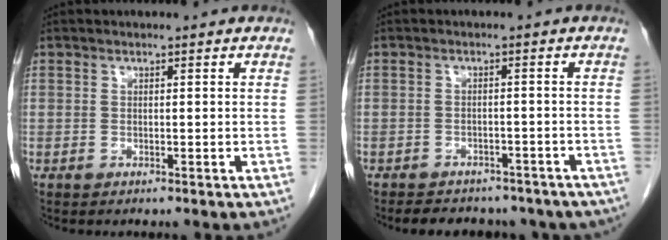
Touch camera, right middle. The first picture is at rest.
{"total": 13.0, "force": [-10.7, 5.9, 4.3], "torque": [-0.069, 0.005, -0.114]}